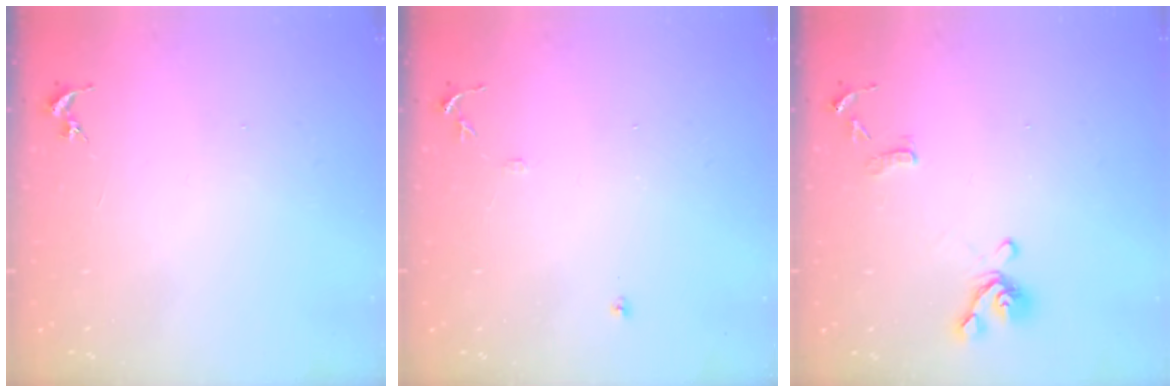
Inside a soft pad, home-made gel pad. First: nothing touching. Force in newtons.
{"total": 7.7, "press": 7.7, "slide": 0.8}
{"total": 10.9, "press": 10.8, "slide": 1.4}